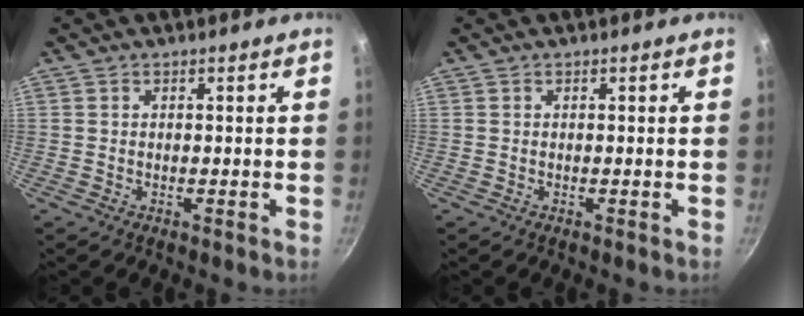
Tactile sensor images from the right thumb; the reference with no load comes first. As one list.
[{"total": 0.0}]